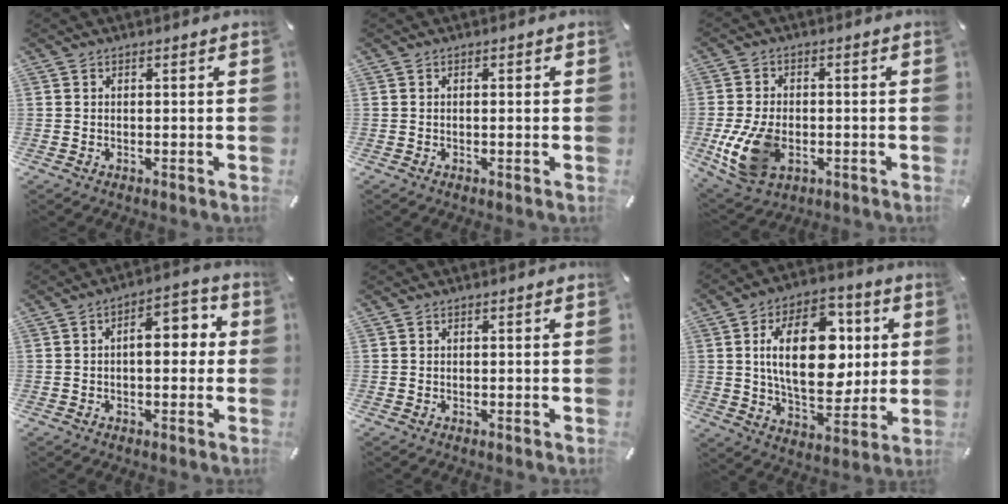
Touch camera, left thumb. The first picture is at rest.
{"total": 0.7, "force": [-0.1, 0.2, 0.6], "torque": [-0.011, -0.001, -0.002]}
{"total": 12.2, "force": [-3.0, 8.3, 8.4], "torque": [-0.179, 0.000, -0.051]}
{"total": 8.3, "force": [0.4, 4.3, 7.1], "torque": [-0.093, 0.006, -0.004]}
{"total": 0.0}
{"total": 21.2, "force": [3.6, 12.8, 16.6], "torque": [-0.279, 0.007, 0.057]}